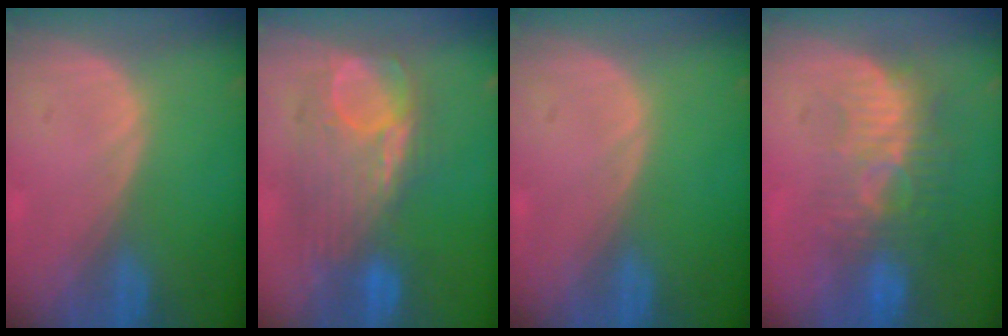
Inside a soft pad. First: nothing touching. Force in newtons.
{"total": 9.1, "press": 9.0, "slide": 1.4}
{"total": 0.0}
{"total": 9.1, "press": 8.3, "slide": 3.8}